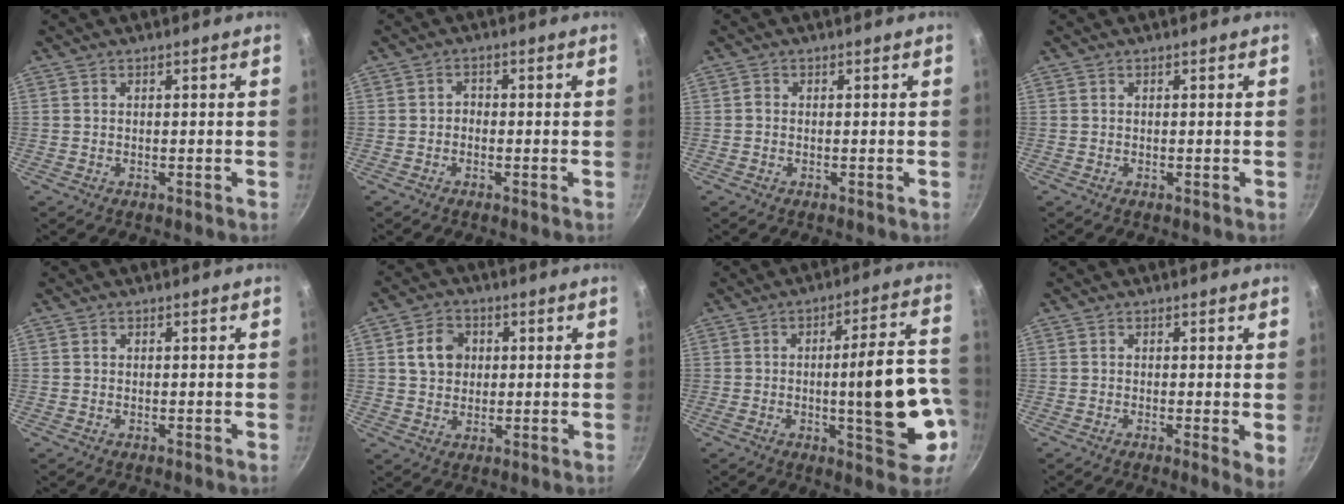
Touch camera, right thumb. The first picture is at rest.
{"total": 1.4, "force": [-0.6, 1.1, 0.7], "torque": [-0.005, 0.010, -0.013]}
{"total": 0.7, "force": [-0.2, 0.6, 0.3], "torque": [-0.003, 0.002, -0.007]}
{"total": 0.0}
{"total": 0.5, "force": [0.1, 0.5, 0.2], "torque": [0.000, 0.003, 0.002]}
{"total": 7.0, "force": [1.5, 5.8, 3.6], "torque": [-0.041, 0.008, 0.019]}
{"total": 17.2, "force": [-3.3, 4.7, 16.2], "torque": [-0.205, 0.030, -0.039]}
{"total": 3.6, "force": [0.0, 0.9, 3.5], "torque": [-0.039, -0.013, -0.005]}